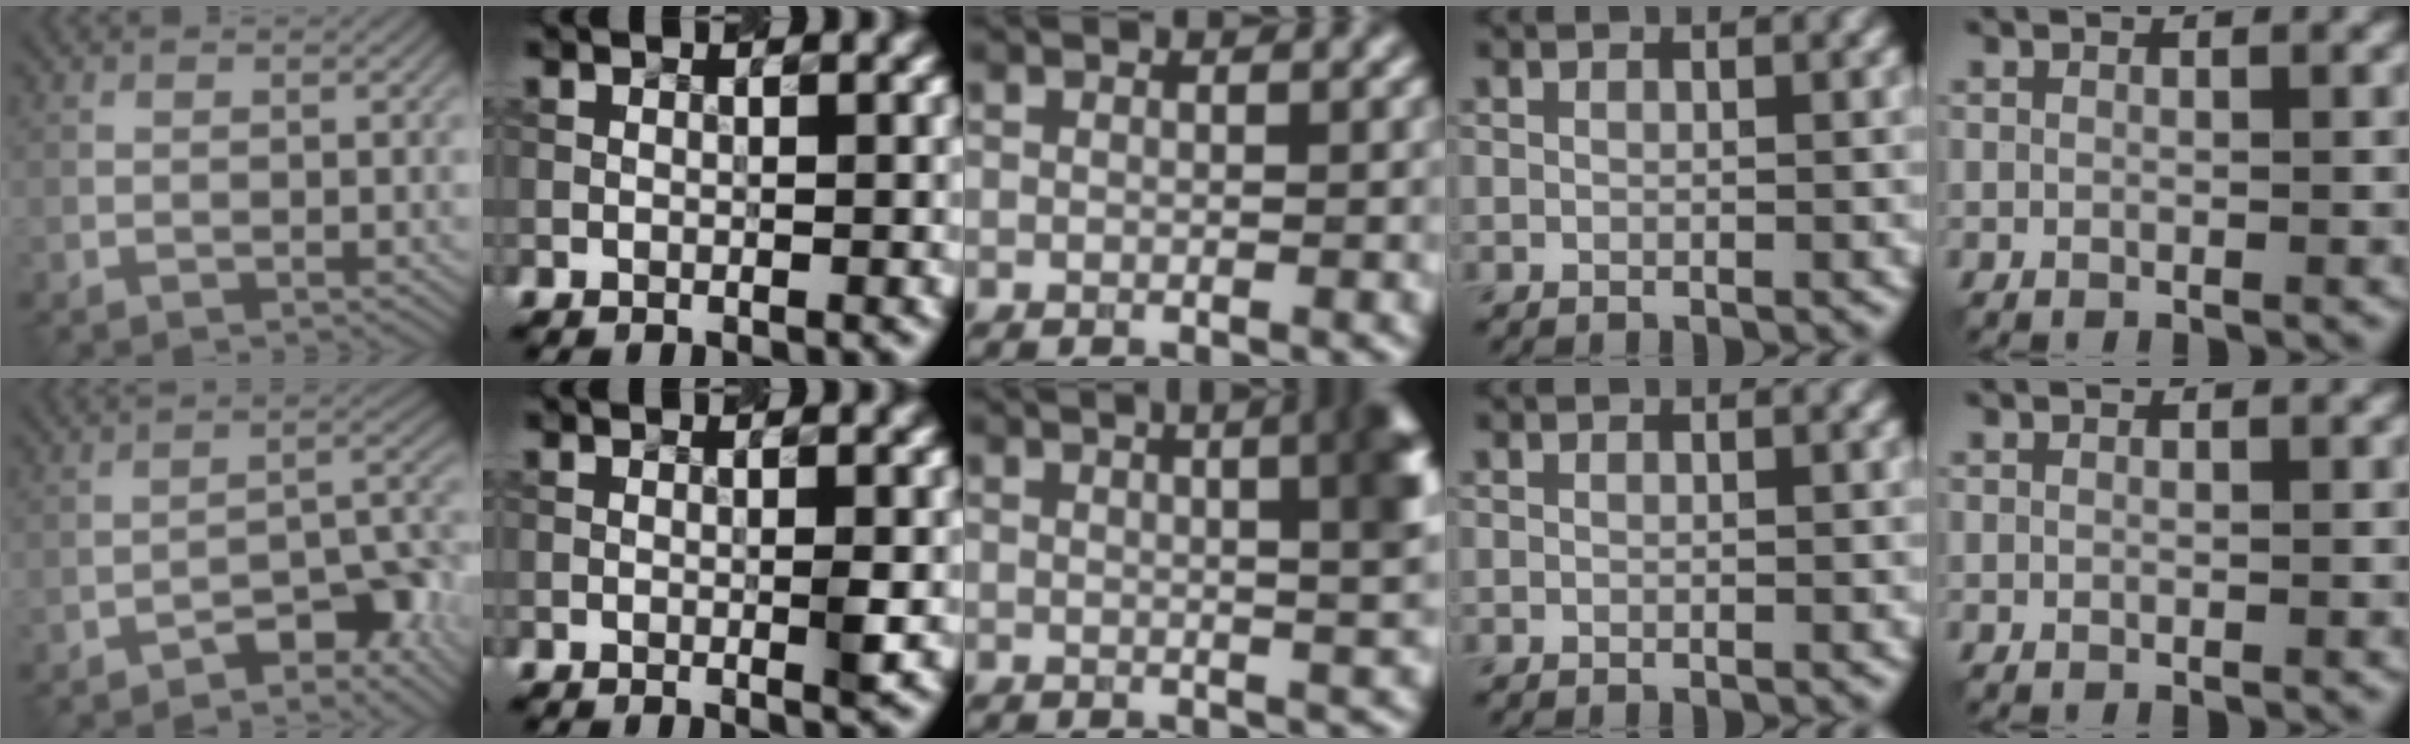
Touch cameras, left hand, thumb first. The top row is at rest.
{"thumb": {"total": 6.7, "force": [-4.6, 2.1, 4.3], "torque": [-0.054, 0.016, -0.079]}, "index": {"total": 1.2, "force": [-0.1, 0.1, 1.2], "torque": [-0.021, -0.001, -0.001]}, "middle": {"total": 8.7, "force": [2.5, 3.5, 7.6], "torque": [-0.030, 0.041, 0.011]}}